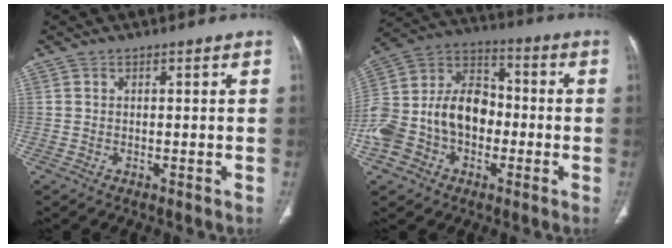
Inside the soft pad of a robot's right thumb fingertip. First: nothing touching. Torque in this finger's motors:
{"motor_torque": [0.43, 0.20, 1.65, -0.43, 0.38]}